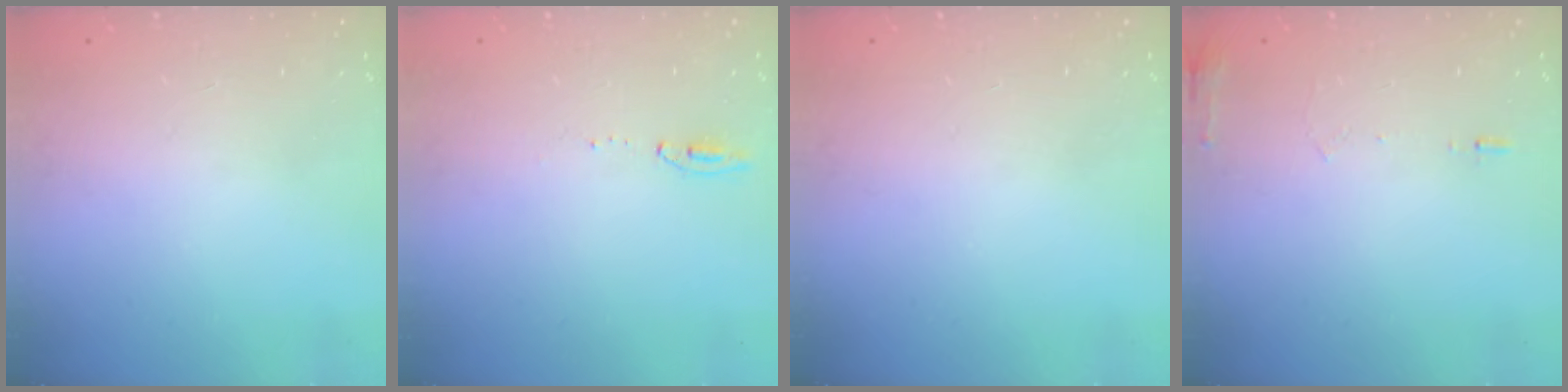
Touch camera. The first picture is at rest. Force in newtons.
{"total": 6.0, "press": 5.8, "slide": 1.5}
{"total": 0.0}
{"total": 6.4, "press": 6.2, "slide": 1.5}